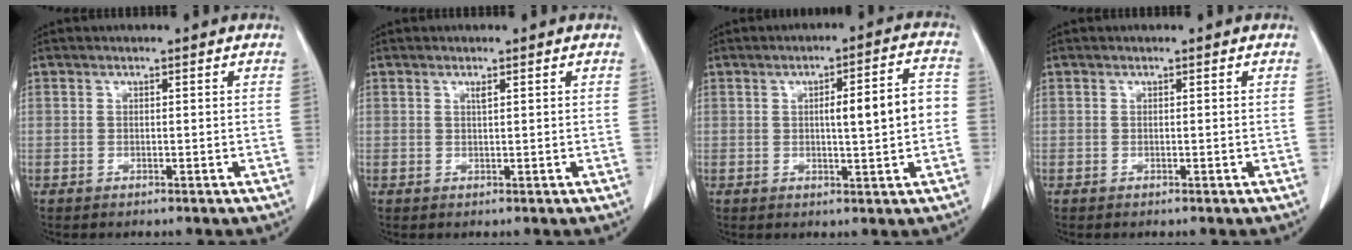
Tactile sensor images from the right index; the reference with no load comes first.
{"total": 0.6, "force": [0.3, 0.0, 0.5], "torque": [-0.012, -0.001, 0.007]}
{"total": 7.8, "force": [0.0, 1.0, 7.7], "torque": [-0.109, 0.019, 0.001]}
{"total": 0.0}